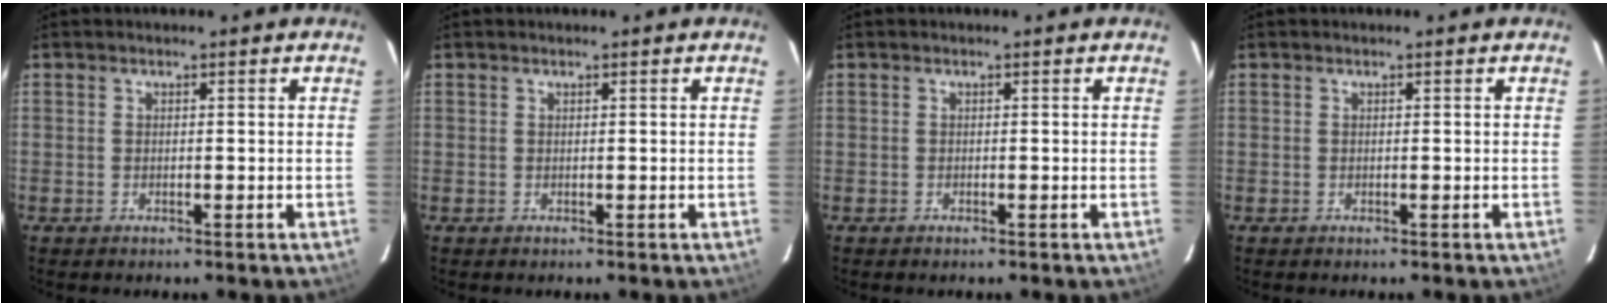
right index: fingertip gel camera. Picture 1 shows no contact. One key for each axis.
{"total": 0.0}
{"total": 0.0}
{"total": 0.0}